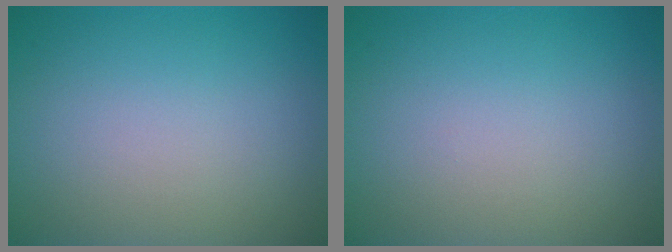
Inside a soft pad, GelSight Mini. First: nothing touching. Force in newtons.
{"total": 0.0}